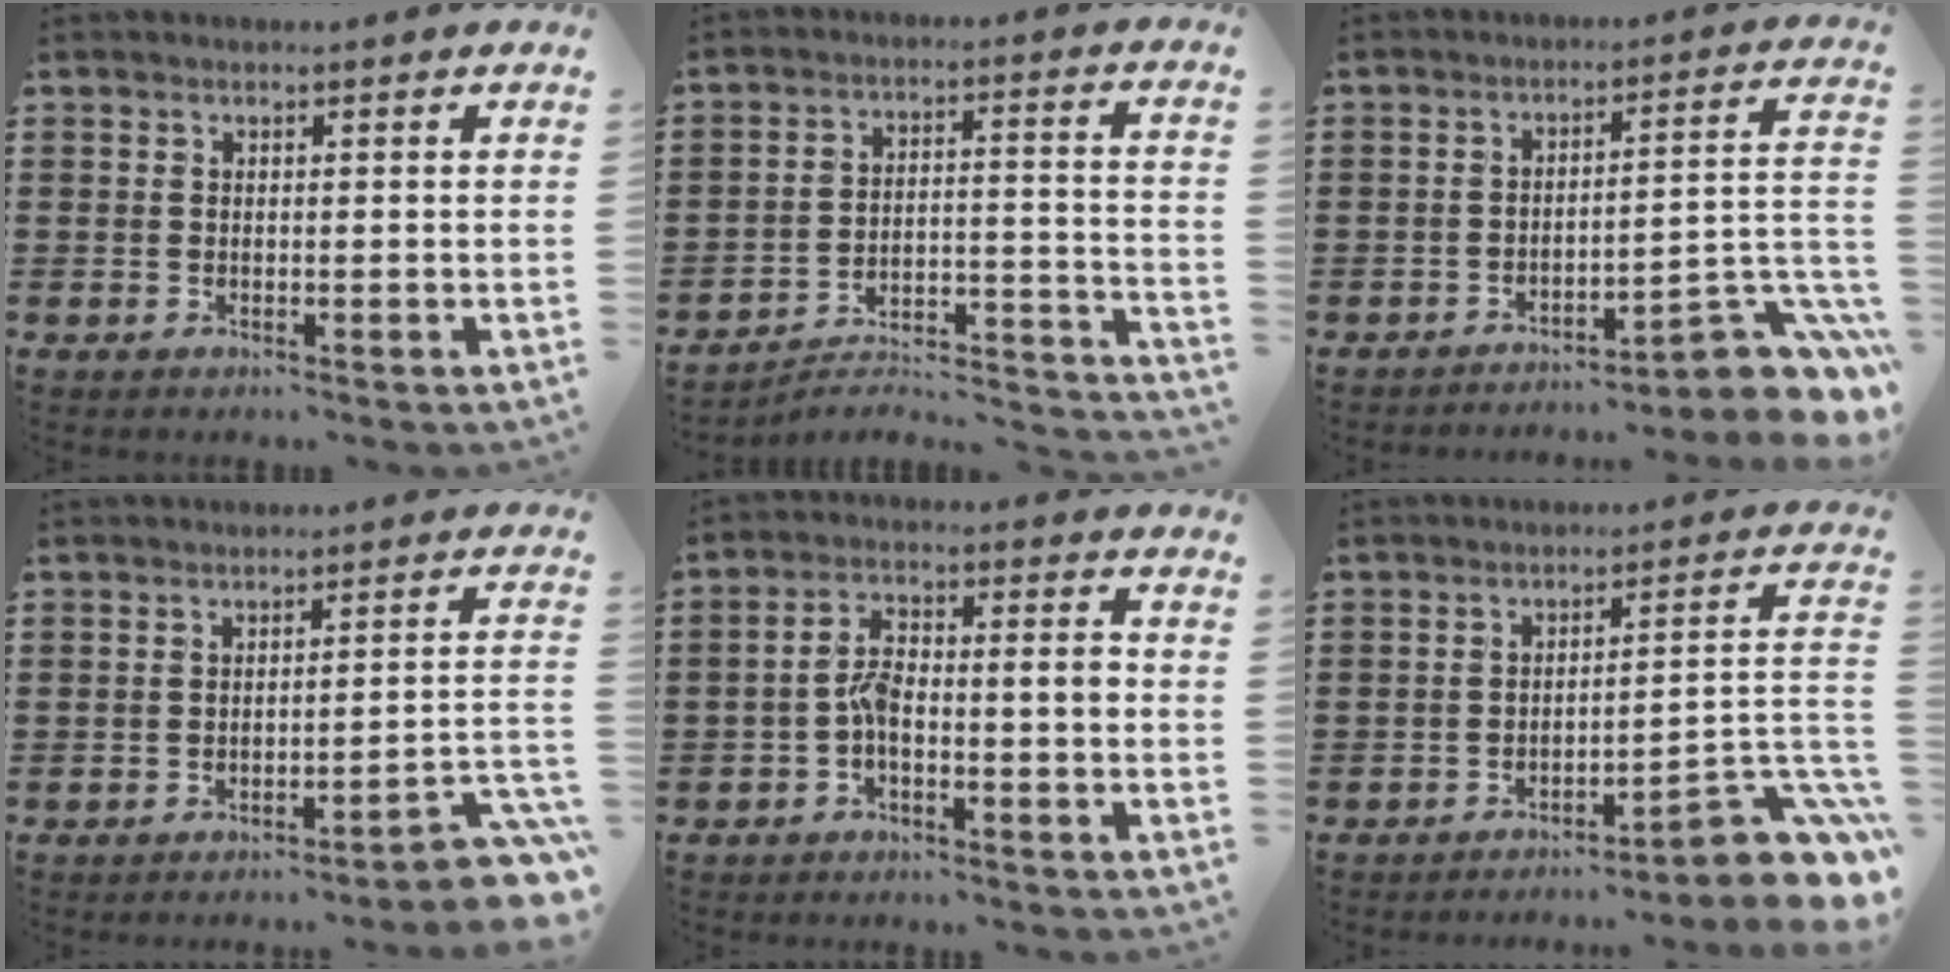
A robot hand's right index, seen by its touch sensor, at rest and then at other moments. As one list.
[{"total": 3.1, "force": [-2.8, 0.6, 1.1], "torque": [-0.030, -0.013, -0.067]}, {"total": 6.5, "force": [-4.5, 1.4, 4.5], "torque": [-0.053, -0.015, -0.088]}, {"total": 3.5, "force": [-3.0, -0.2, 1.9], "torque": [-0.036, -0.016, -0.062]}, {"total": 5.3, "force": [-1.7, 1.7, 4.8], "torque": [-0.092, 0.008, -0.035]}, {"total": 6.8, "force": [-4.4, 1.3, 5.0], "torque": [-0.070, -0.011, -0.085]}]